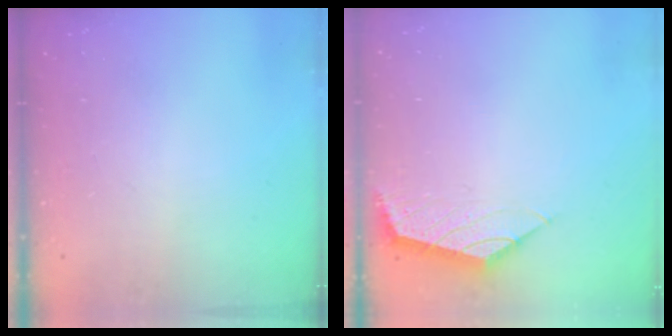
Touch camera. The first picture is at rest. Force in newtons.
{"total": 1.6, "press": 1.6, "slide": 0.2}